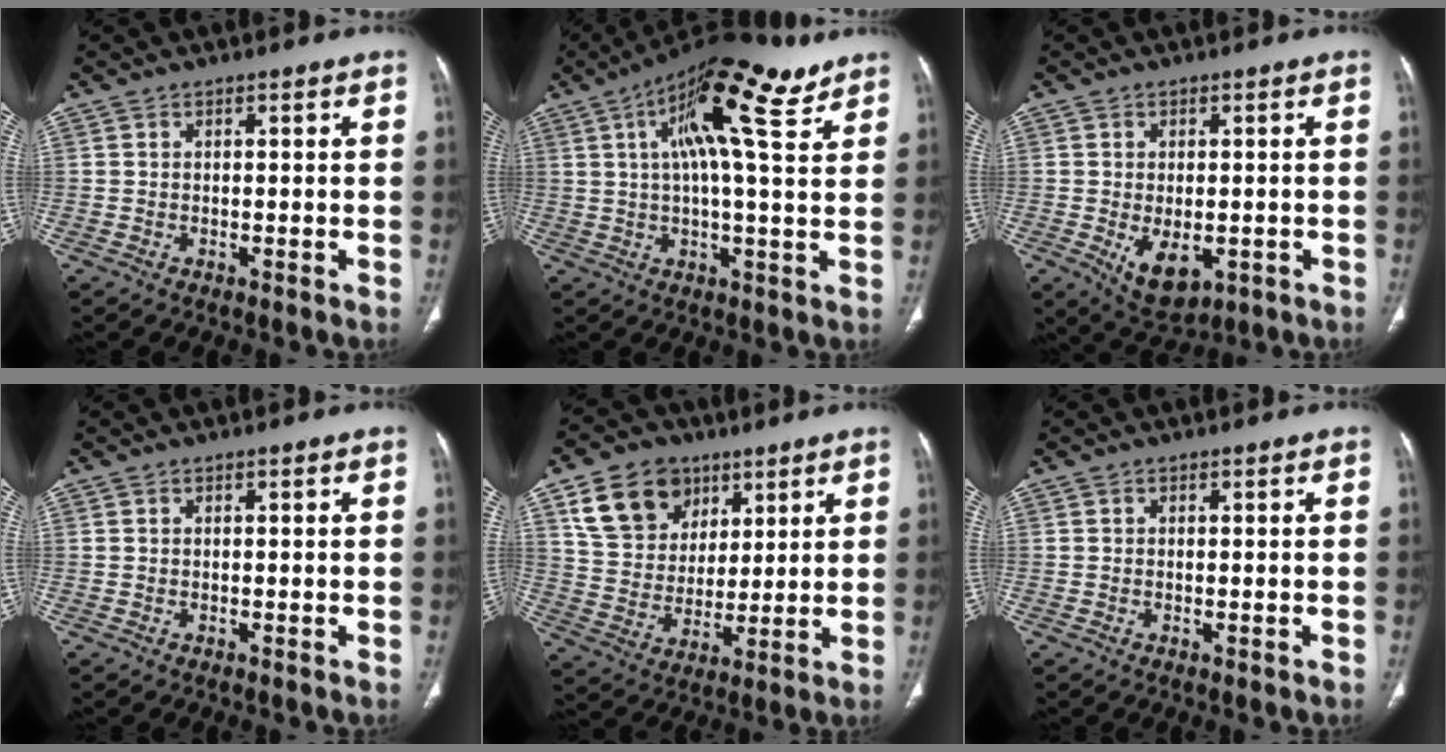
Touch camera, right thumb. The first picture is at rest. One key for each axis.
{"total": 17.2, "fx": 8.6, "fy": 4.7, "fz": 14.1, "tx": -0.213, "ty": -0.008, "tz": 0.135}
{"total": 7.8, "fx": -2.1, "fy": 4.6, "fz": 5.9, "tx": -0.078, "ty": -0.005, "tz": -0.016}
{"total": 0.0}
{"total": 14.4, "fx": 7.3, "fy": 11.0, "fz": 5.8, "tx": -0.076, "ty": -0.017, "tz": 0.140}
{"total": 0.0}